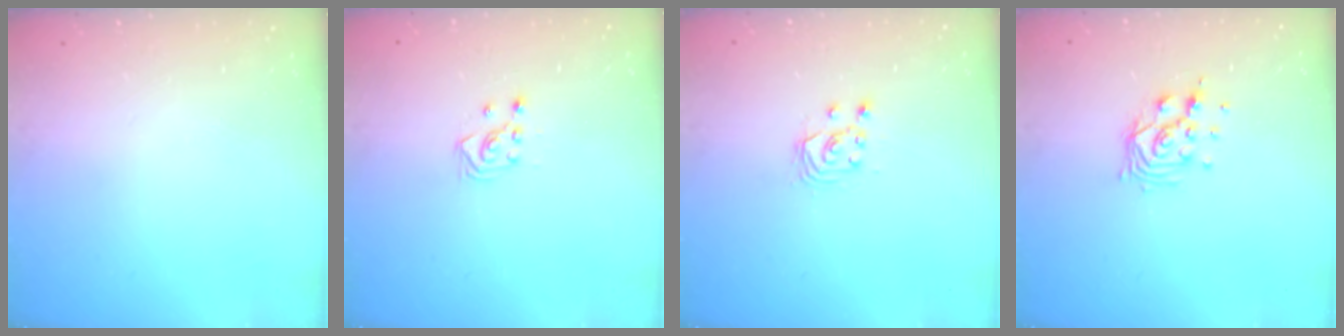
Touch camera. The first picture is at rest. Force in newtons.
{"total": 2.9, "press": 2.9, "slide": 0.3}
{"total": 2.9, "press": 2.9, "slide": 0.2}
{"total": 8.9, "press": 8.9, "slide": 0.7}